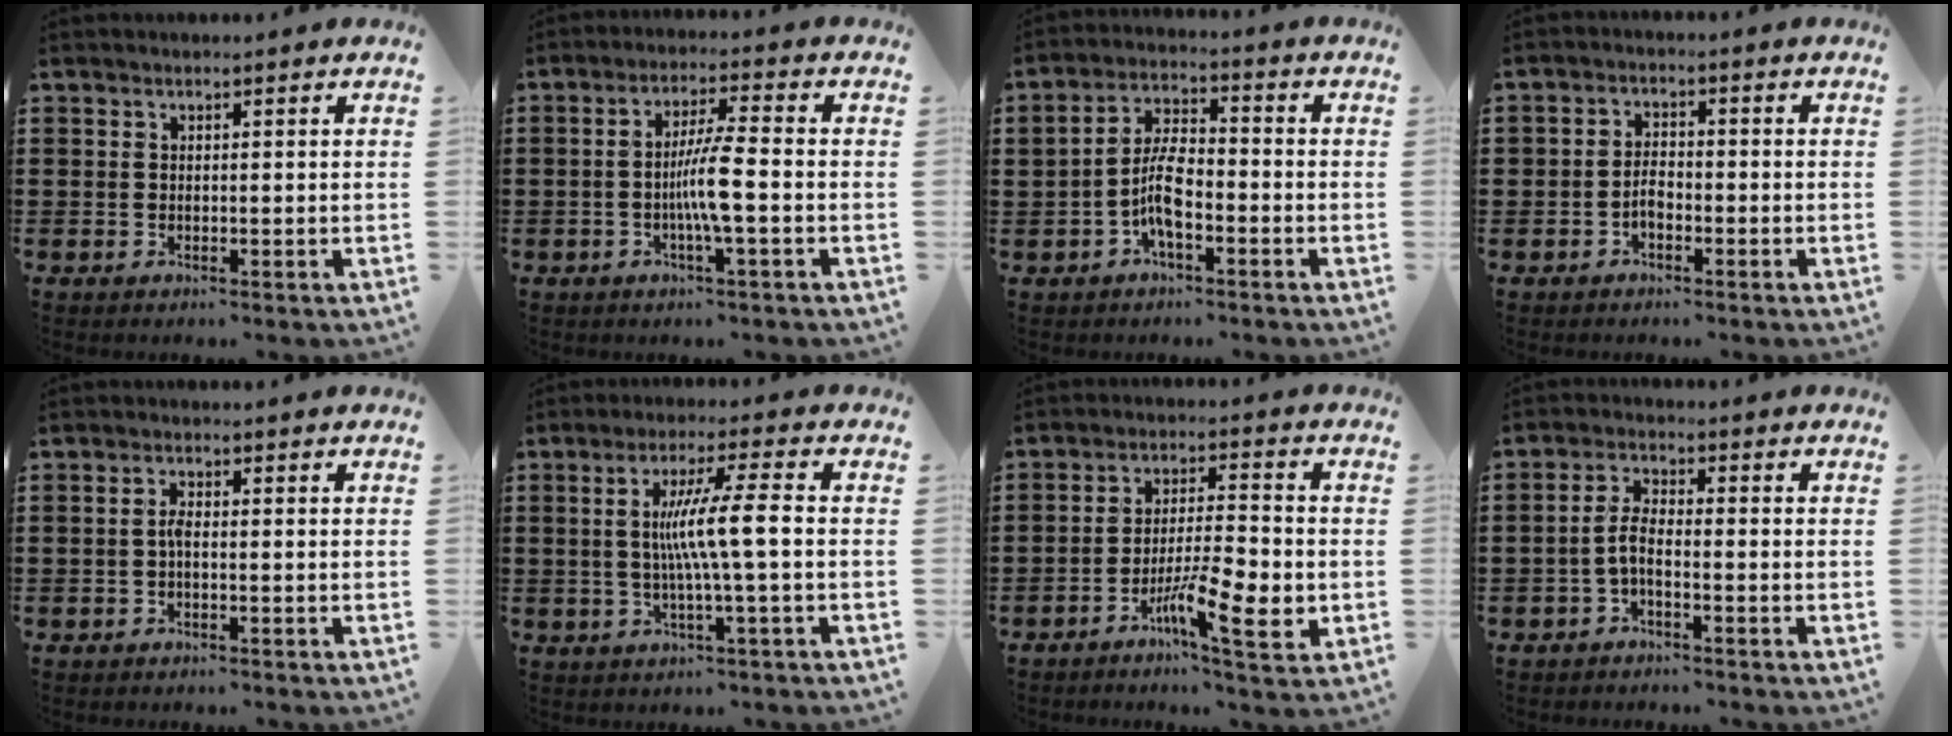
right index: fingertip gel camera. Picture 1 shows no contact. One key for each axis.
{"total": 6.2, "fx": -1.4, "fy": 0.1, "fz": 6.1, "tx": -0.114, "ty": -0.005, "tz": -0.032}
{"total": 6.5, "fx": -2.2, "fy": 2.5, "fz": 5.6, "tx": -0.123, "ty": 0.000, "tz": -0.047}
{"total": 2.3, "fx": -1.3, "fy": 1.5, "fz": 1.3, "tx": -0.027, "ty": 0.002, "tz": -0.027}
{"total": 1.7, "fx": -0.4, "fy": 0.4, "fz": 1.6, "tx": -0.039, "ty": -0.001, "tz": -0.011}
{"total": 7.8, "fx": -0.5, "fy": -0.5, "fz": 7.7, "tx": -0.141, "ty": -0.004, "tz": -0.017}
{"total": 9.4, "fx": -3.9, "fy": 1.9, "fz": 8.3, "tx": -0.140, "ty": 0.005, "tz": -0.066}
{"total": 3.5, "fx": -1.6, "fy": 0.9, "fz": 3.0, "tx": -0.076, "ty": -0.004, "tz": -0.038}